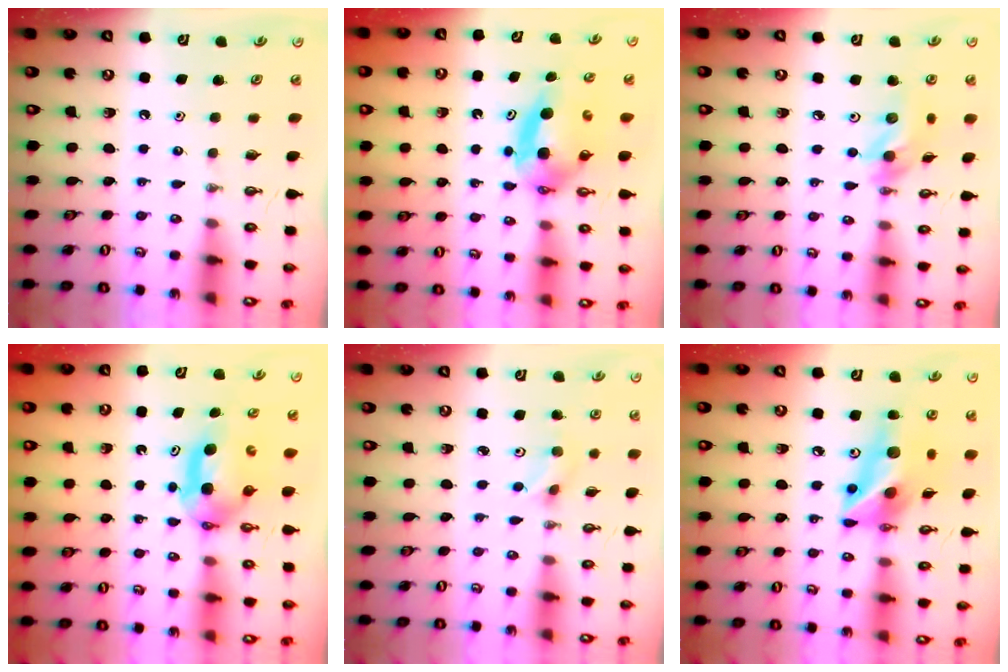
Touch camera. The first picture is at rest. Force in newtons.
{"total": 6.1, "press": 5.5, "slide": 2.6}
{"total": 12.1, "press": 10.9, "slide": 5.3}
{"total": 8.7, "press": 5.2, "slide": 6.9}
{"total": 2.9, "press": 2.8, "slide": 0.6}
{"total": 14.8, "press": 14.5, "slide": 3.1}